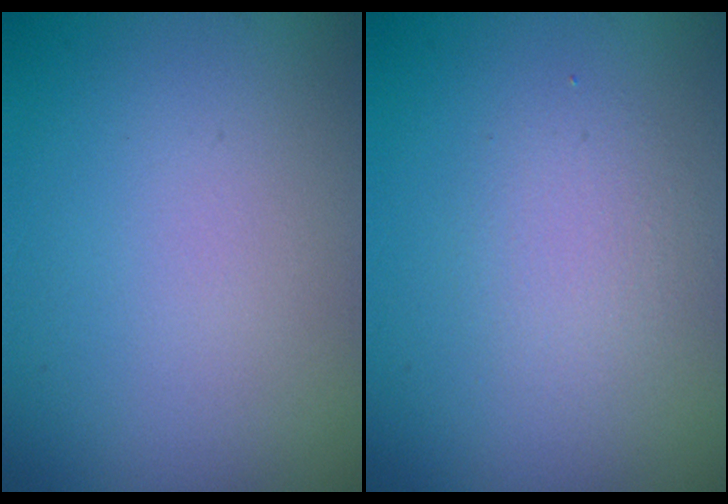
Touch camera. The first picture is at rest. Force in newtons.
{"total": 1.8, "press": 1.8, "slide": 0.1}